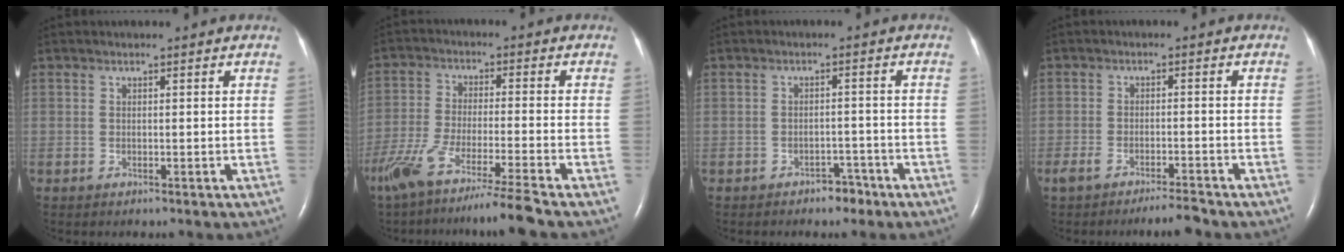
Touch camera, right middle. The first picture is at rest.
{"total": 12.7, "force": [-9.9, -1.5, 7.8], "torque": [-0.134, -0.047, -0.169]}
{"total": 2.7, "force": [-2.0, 1.4, 1.0], "torque": [-0.015, 0.003, -0.025]}
{"total": 3.9, "force": [-3.4, 0.3, 2.0], "torque": [-0.039, -0.003, -0.059]}